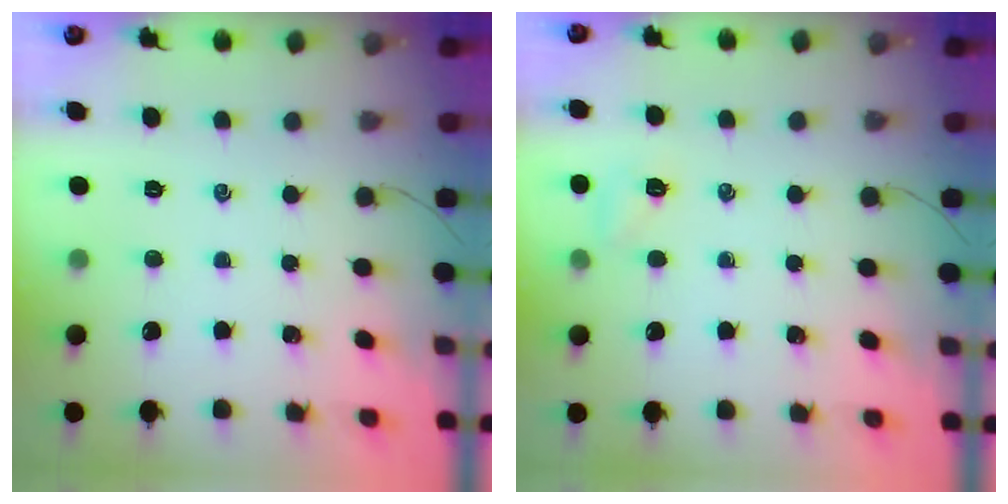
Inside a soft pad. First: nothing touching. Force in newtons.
{"total": 4.7, "press": 4.5, "slide": 1.4}